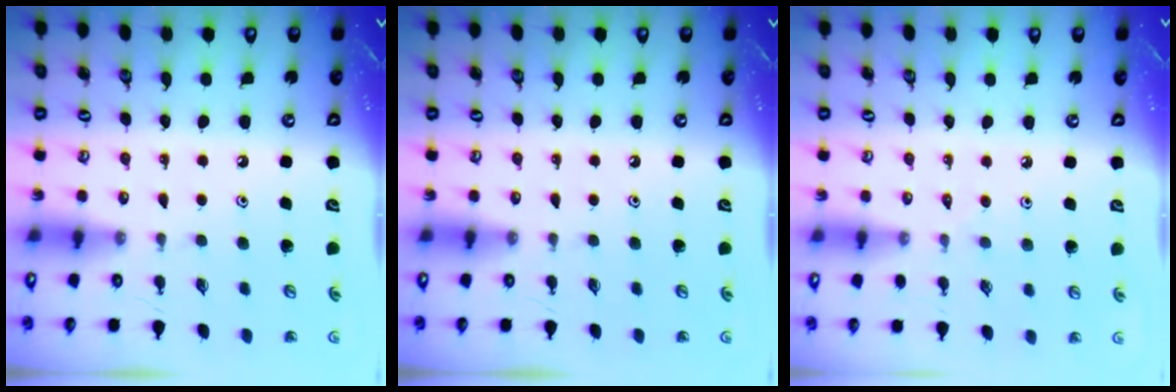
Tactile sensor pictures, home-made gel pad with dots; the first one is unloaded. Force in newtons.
{"total": 0.0}
{"total": 3.3, "press": 3.2, "slide": 0.7}